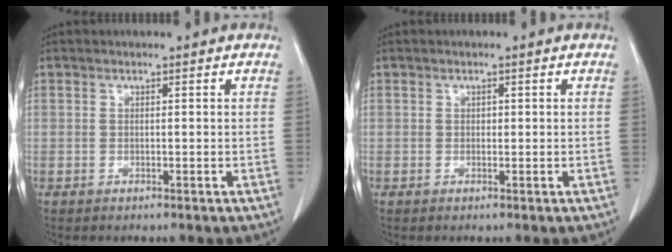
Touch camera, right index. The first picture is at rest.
{"total": 0.5, "force": [0.1, 0.4, 0.3], "torque": [-0.003, 0.002, 0.000]}